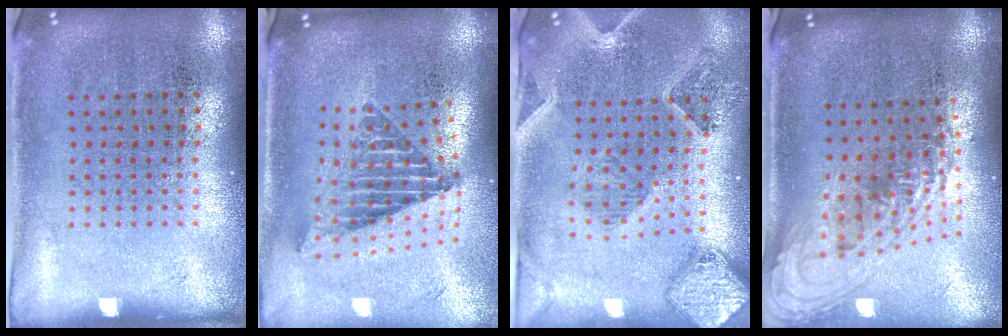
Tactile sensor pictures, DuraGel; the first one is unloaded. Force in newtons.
{"total": 2.4, "press": 1.7, "slide": 1.8}
{"total": 1.6, "press": 1.6, "slide": 0.4}
{"total": 2.1, "press": 1.5, "slide": 1.4}